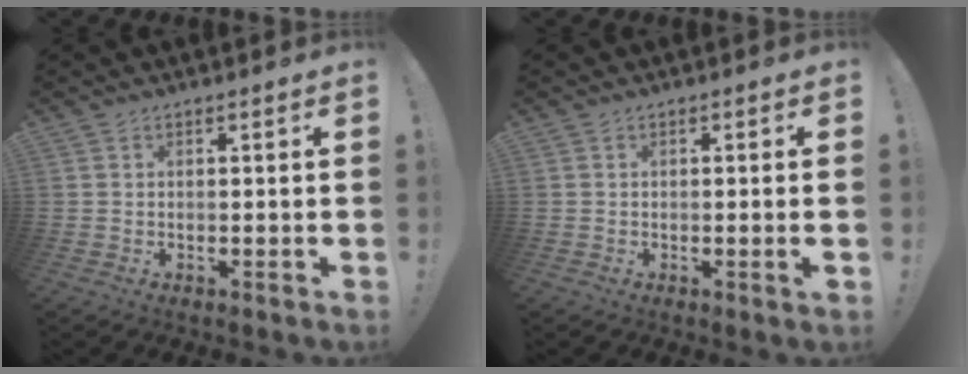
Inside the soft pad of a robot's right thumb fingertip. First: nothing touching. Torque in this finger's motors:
{"motor_torque": [0.04, -0.14, -0.17, 0.25, 0.00]}